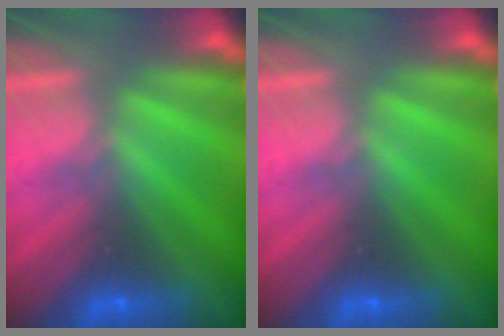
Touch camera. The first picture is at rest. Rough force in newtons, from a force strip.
{"total": 0.0}